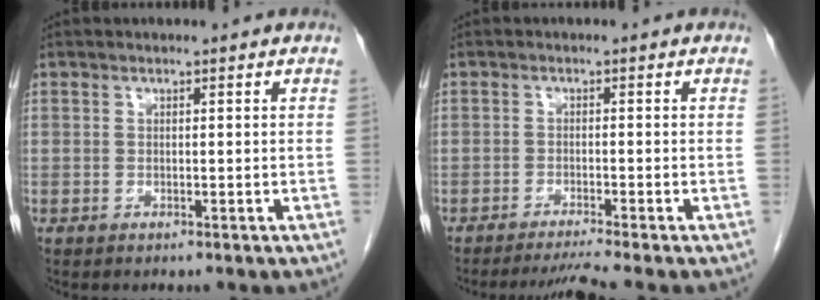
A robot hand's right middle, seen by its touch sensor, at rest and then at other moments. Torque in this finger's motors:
{"motor_torque": [0.04, -0.02, -0.01, 0.00]}